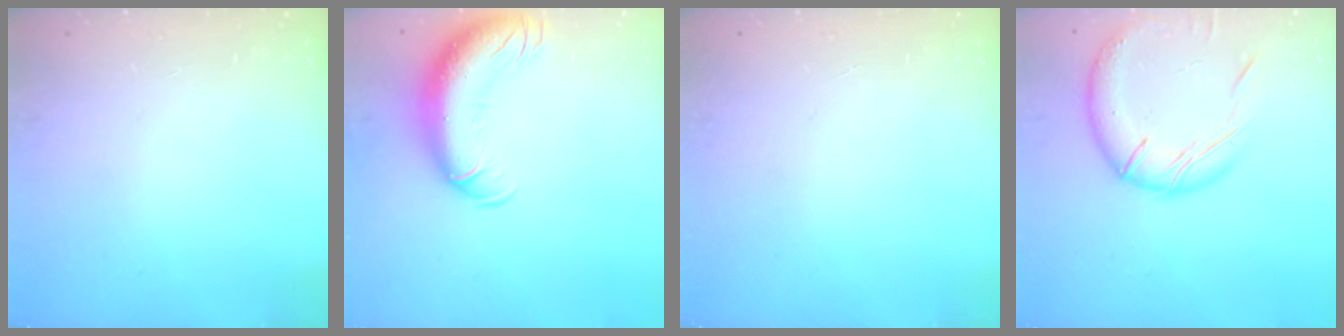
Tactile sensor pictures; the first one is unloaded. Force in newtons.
{"total": 14.6, "press": 14.2, "slide": 3.3}
{"total": 0.0}
{"total": 15.8, "press": 15.7, "slide": 1.7}